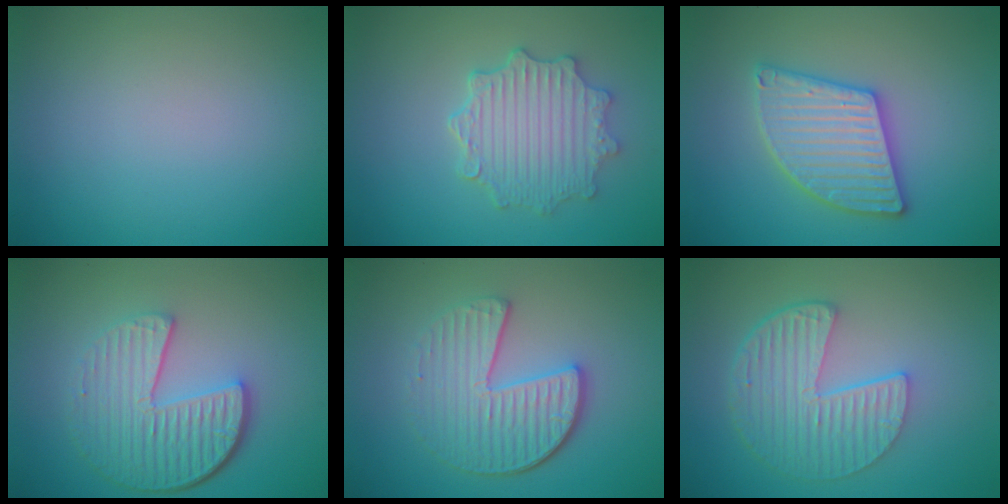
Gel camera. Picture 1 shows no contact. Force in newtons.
{"total": 4.9, "press": 3.9, "slide": 3.0}
{"total": 5.5, "press": 5.5, "slide": 0.7}
{"total": 6.3, "press": 4.5, "slide": 4.5}
{"total": 5.0, "press": 4.0, "slide": 3.1}
{"total": 5.8, "press": 4.2, "slide": 4.0}